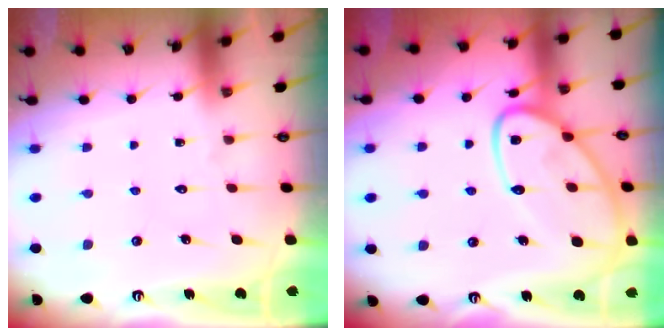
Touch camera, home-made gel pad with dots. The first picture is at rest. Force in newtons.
{"total": 17.1, "press": 17.0, "slide": 1.5}